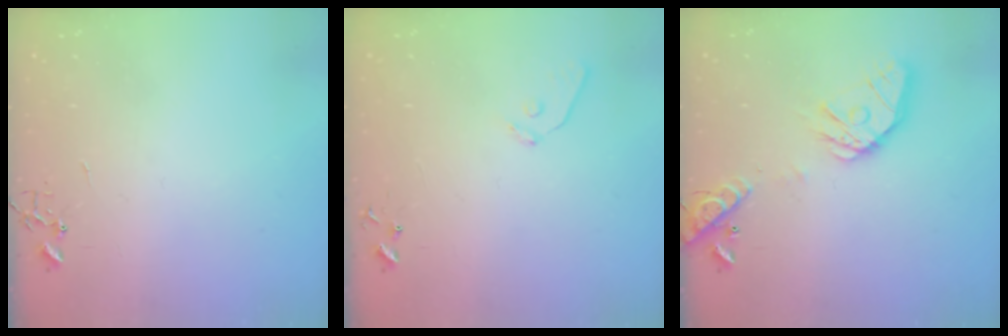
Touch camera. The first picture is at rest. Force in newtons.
{"total": 7.4, "press": 7.4, "slide": 0.6}
{"total": 17.6, "press": 17.3, "slide": 2.8}